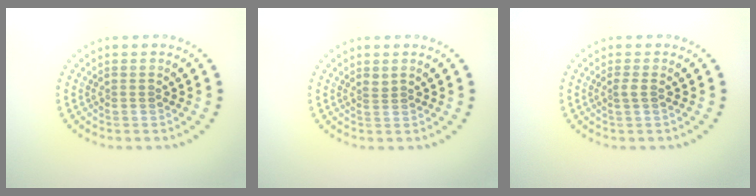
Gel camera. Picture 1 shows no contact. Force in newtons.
{"total": 0.7, "press": 0.4, "slide": 0.6}
{"total": 0.9, "press": 0.6, "slide": 0.7}